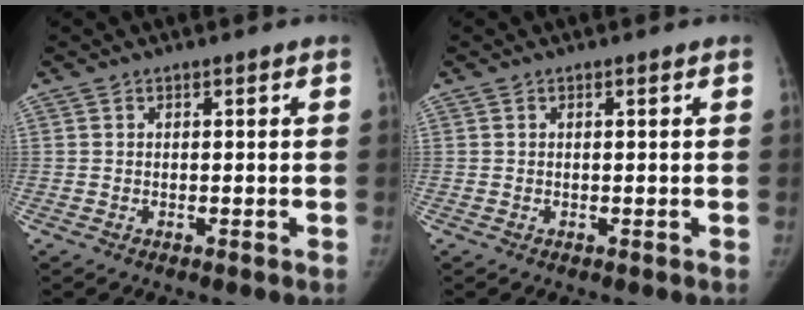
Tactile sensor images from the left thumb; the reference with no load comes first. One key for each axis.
{"total": 0.0}